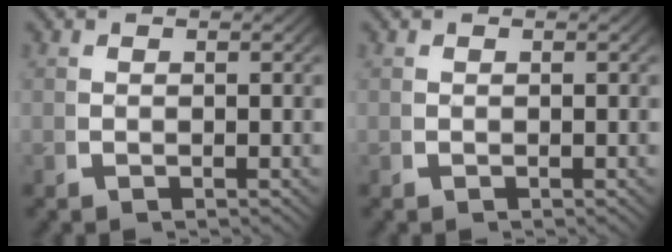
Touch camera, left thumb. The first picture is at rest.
{"total": 0.0}